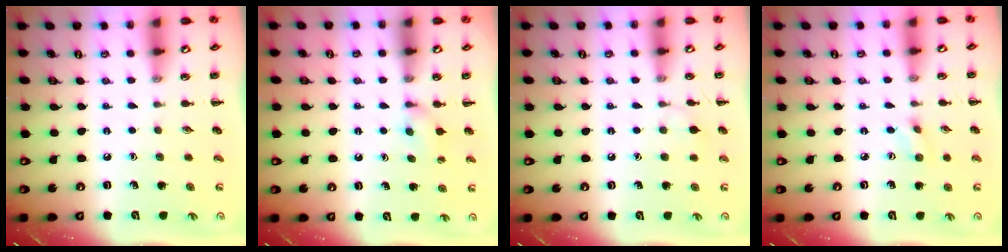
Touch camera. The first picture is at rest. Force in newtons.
{"total": 5.7, "press": 5.4, "slide": 1.8}
{"total": 5.9, "press": 5.6, "slide": 1.9}
{"total": 2.5, "press": 2.4, "slide": 0.9}